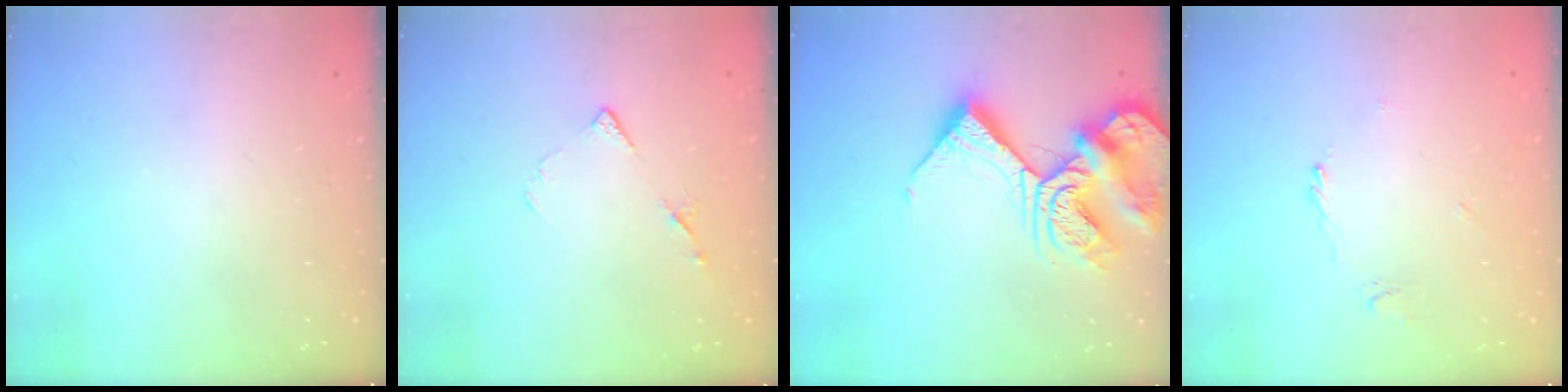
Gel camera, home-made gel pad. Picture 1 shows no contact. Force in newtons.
{"total": 8.1, "press": 8.0, "slide": 1.2}
{"total": 15.7, "press": 15.6, "slide": 1.7}
{"total": 1.1, "press": 1.1, "slide": 0.4}